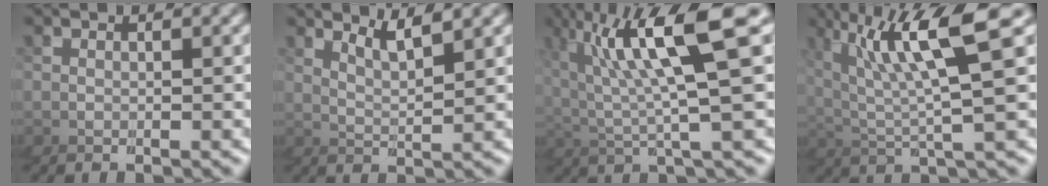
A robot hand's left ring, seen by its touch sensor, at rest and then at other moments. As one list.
[{"total": 5.0, "force": [4.0, -2.1, -2.2], "torque": [-0.006, 0.017, 0.056]}, {"total": 7.9, "force": [4.3, 1.5, 6.4], "torque": [-0.142, 0.038, 0.062]}, {"total": 6.3, "force": [4.7, 0.5, 4.1], "torque": [-0.110, 0.037, 0.064]}]